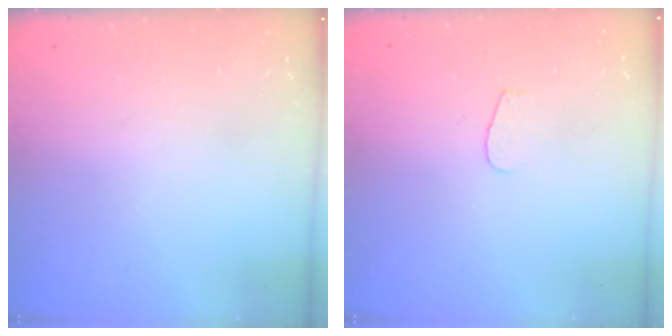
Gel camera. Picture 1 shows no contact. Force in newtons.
{"total": 3.3, "press": 3.3, "slide": 0.3}